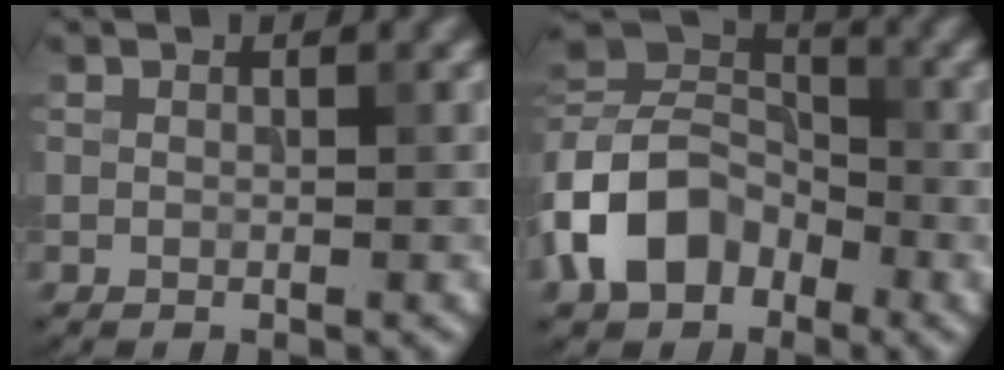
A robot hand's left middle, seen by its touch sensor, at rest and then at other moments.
{"total": 8.1, "force": [-3.4, 5.8, 4.5], "torque": [-0.081, 0.011, -0.082]}